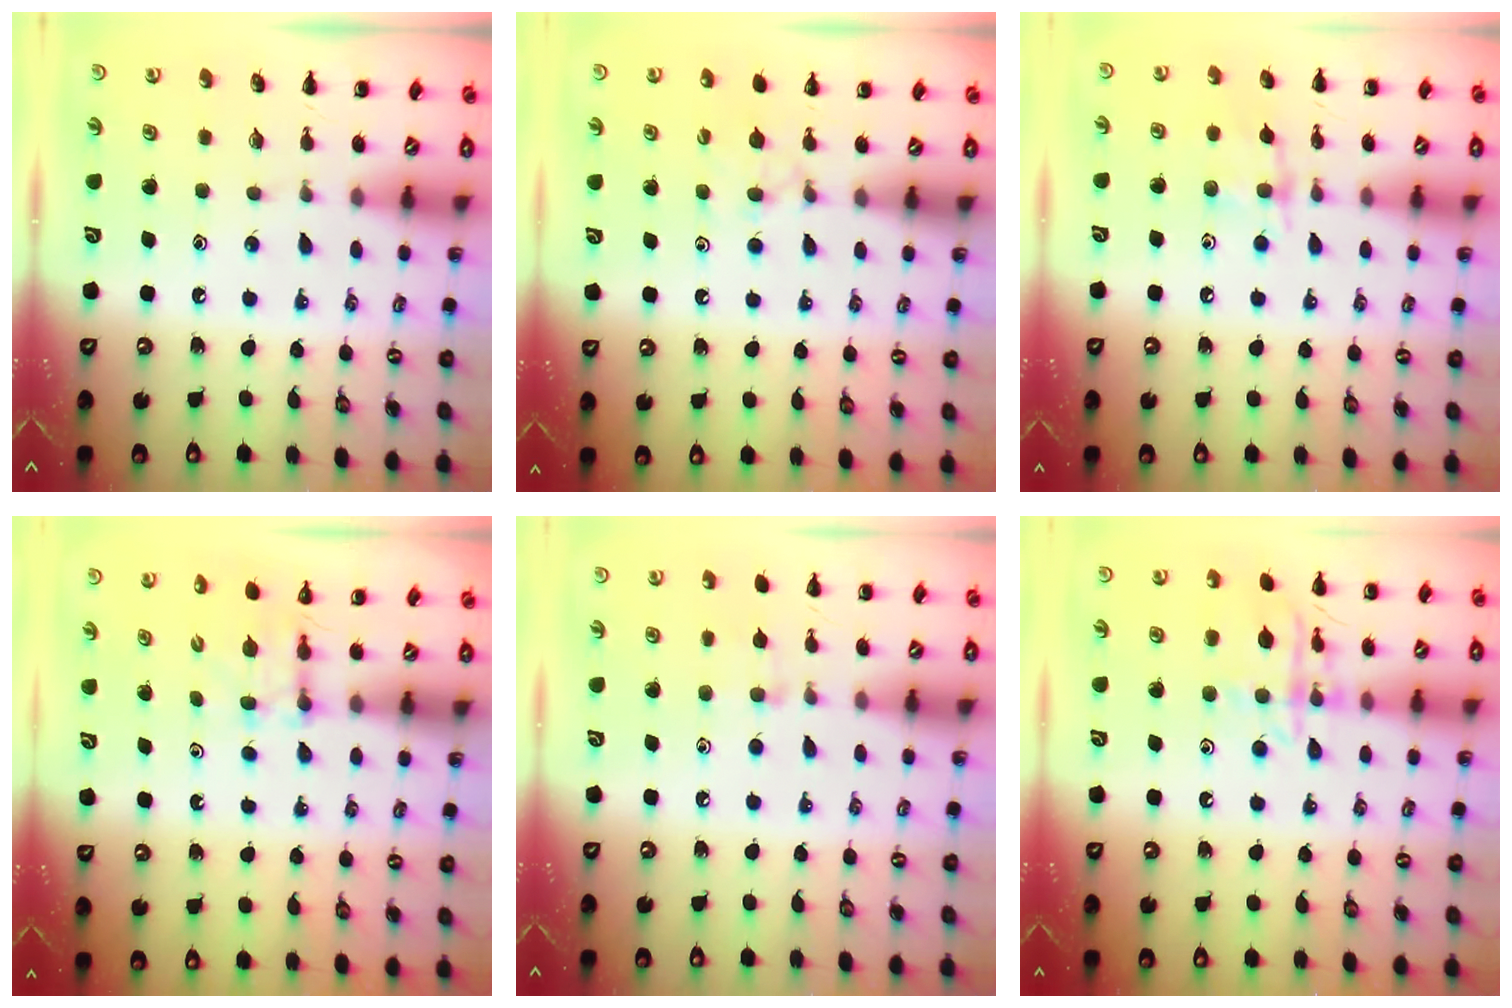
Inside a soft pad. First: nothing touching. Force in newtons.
{"total": 5.3, "press": 5.0, "slide": 1.8}
{"total": 8.8, "press": 8.8, "slide": 0.6}
{"total": 2.7, "press": 2.5, "slide": 1.1}
{"total": 6.5, "press": 6.0, "slide": 2.3}
{"total": 13.3, "press": 13.2, "slide": 0.9}